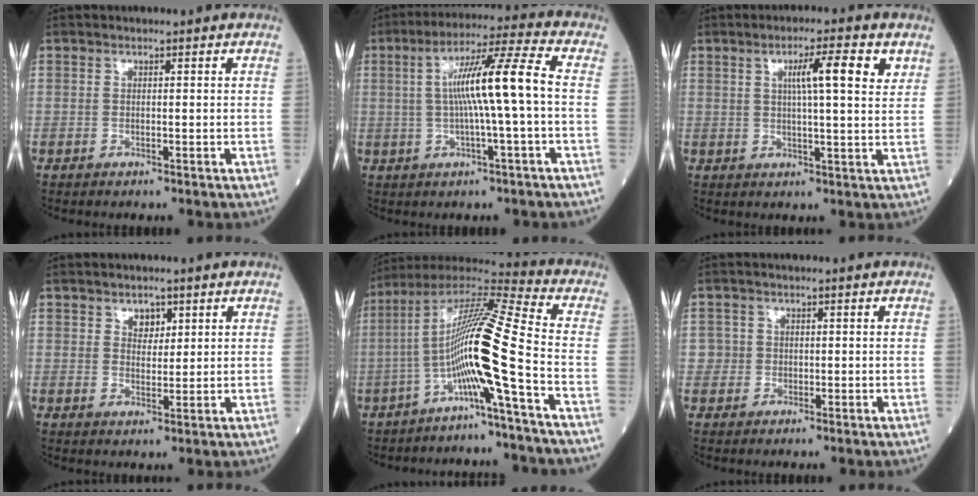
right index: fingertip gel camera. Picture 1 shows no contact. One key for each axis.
{"total": 10.9, "fx": 0.1, "fy": -0.7, "fz": 10.9, "tx": -0.192, "ty": 0.019, "tz": 0.000}
{"total": 7.0, "fx": 2.9, "fy": 0.5, "fz": 6.4, "tx": -0.100, "ty": 0.008, "tz": 0.041}
{"total": 2.6, "fx": 1.5, "fy": 1.7, "fz": 1.4, "tx": -0.017, "ty": 0.000, "tz": 0.025}
{"total": 13.9, "fx": -4.3, "fy": -1.4, "fz": 13.1, "tx": -0.247, "ty": 0.017, "tz": -0.091}
{"total": 1.7, "fx": -0.1, "fy": 1.7, "fz": -0.2, "tx": 0.017, "ty": 0.007, "tz": -0.006}